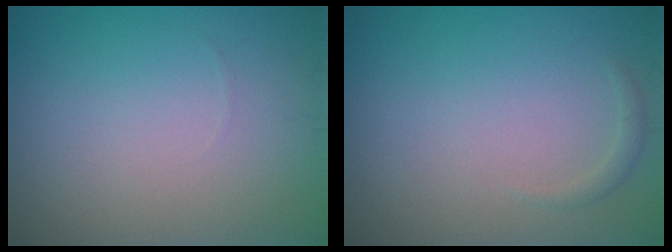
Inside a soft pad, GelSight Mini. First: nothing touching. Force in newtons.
{"total": 0.7, "press": 0.7, "slide": 0.1}